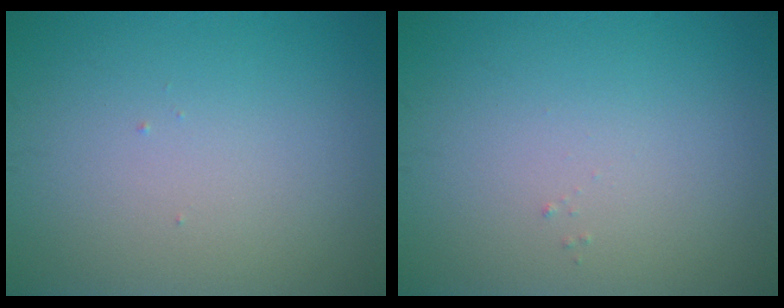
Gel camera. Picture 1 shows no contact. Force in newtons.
{"total": 0.0}